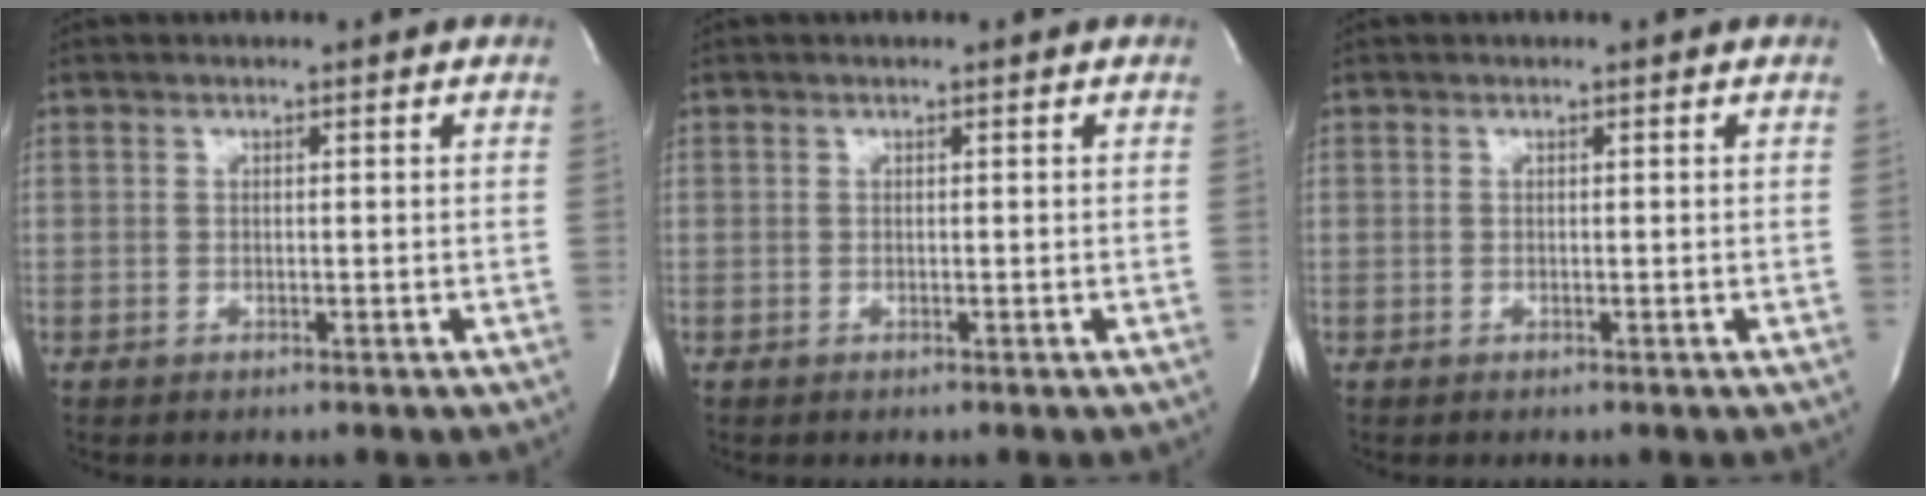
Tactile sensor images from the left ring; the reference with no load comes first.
{"total": 0.0}
{"total": 0.0}